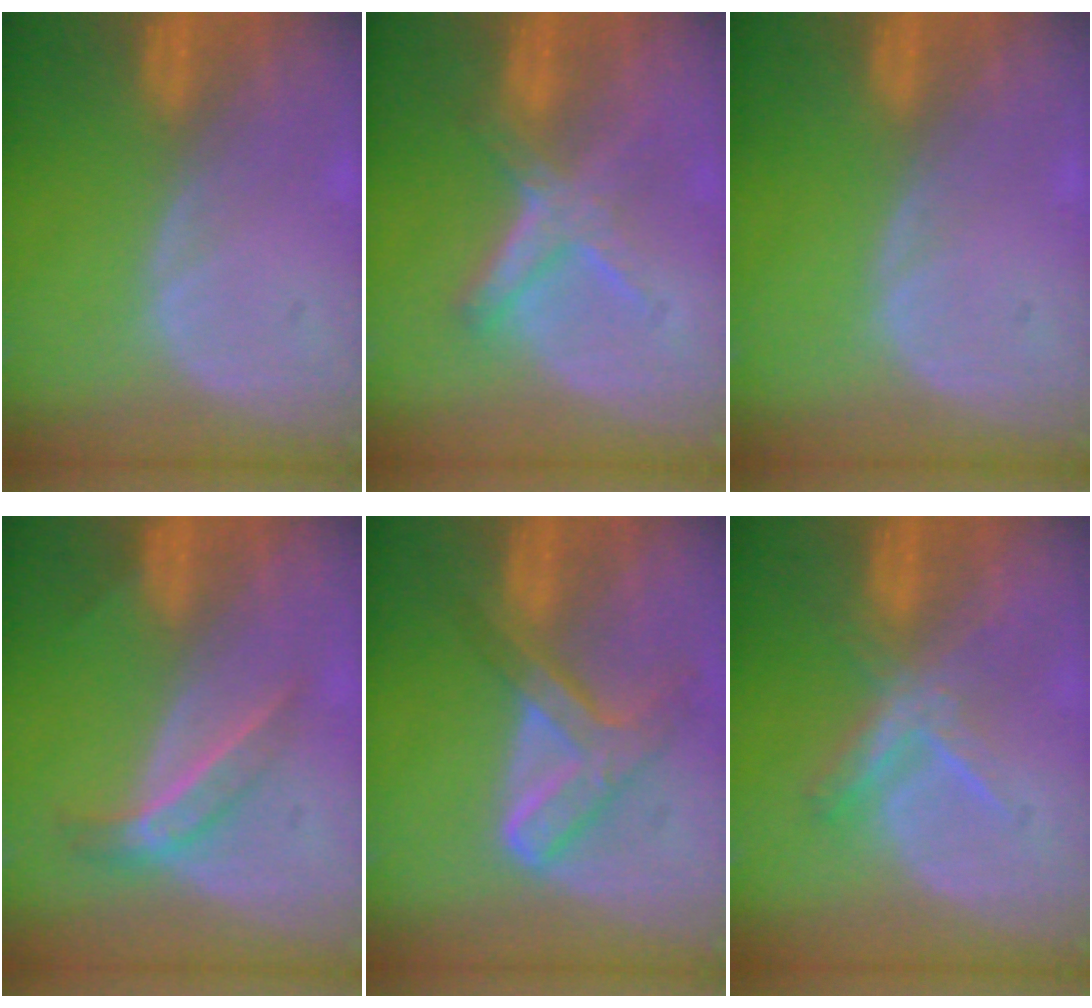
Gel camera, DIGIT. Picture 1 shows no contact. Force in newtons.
{"total": 5.8, "press": 5.5, "slide": 1.8}
{"total": 0.0}
{"total": 4.3, "press": 4.0, "slide": 1.6}
{"total": 7.5, "press": 6.2, "slide": 4.2}
{"total": 5.5, "press": 5.1, "slide": 2.1}